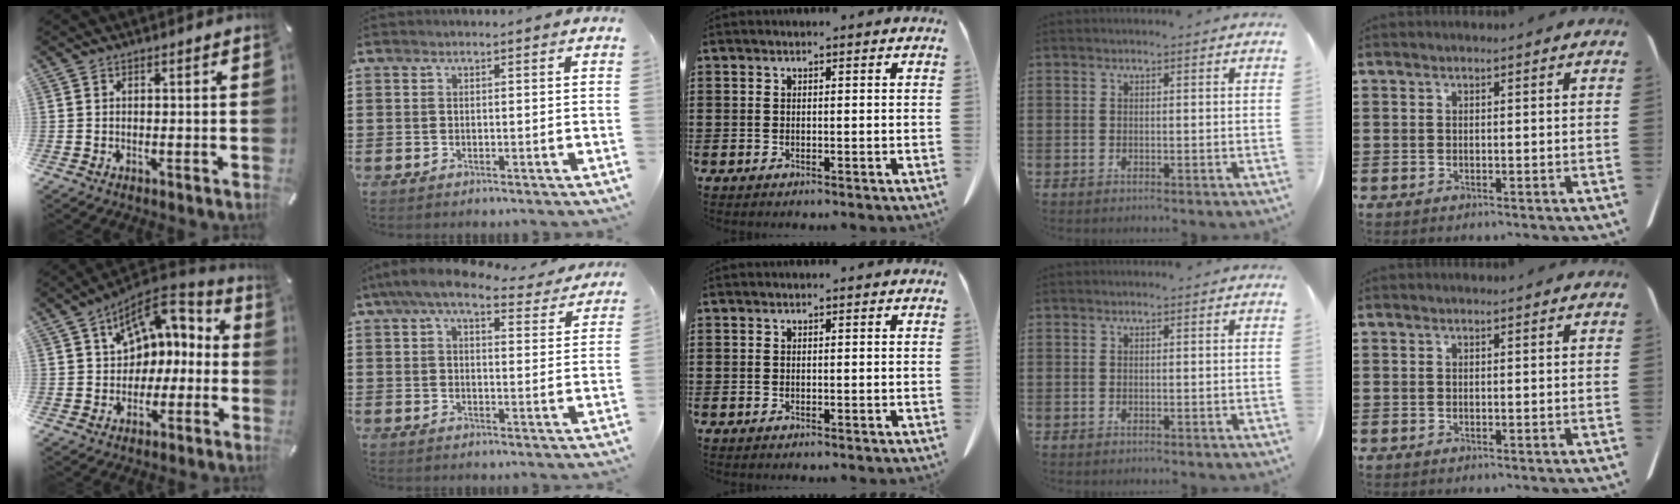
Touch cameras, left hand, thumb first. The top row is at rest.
{"thumb": {"total": 10.6, "force": [4.5, 8.4, 4.6], "torque": [-0.067, -0.026, 0.084]}, "index": {"total": 7.4, "force": [6.0, 1.5, 3.9], "torque": [-0.087, -0.021, 0.107]}}